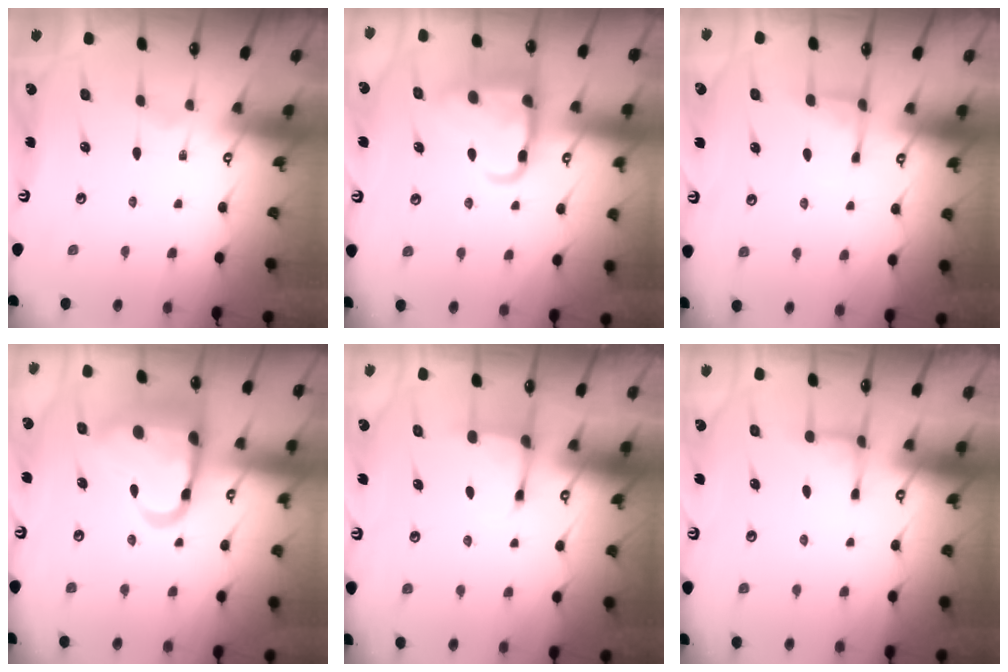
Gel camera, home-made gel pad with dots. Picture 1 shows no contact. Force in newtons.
{"total": 15.6, "press": 15.5, "slide": 1.7}
{"total": 3.6, "press": 3.5, "slide": 0.7}
{"total": 19.2, "press": 19.0, "slide": 2.3}
{"total": 3.3, "press": 3.1, "slide": 0.9}
{"total": 1.8, "press": 1.8, "slide": 0.4}